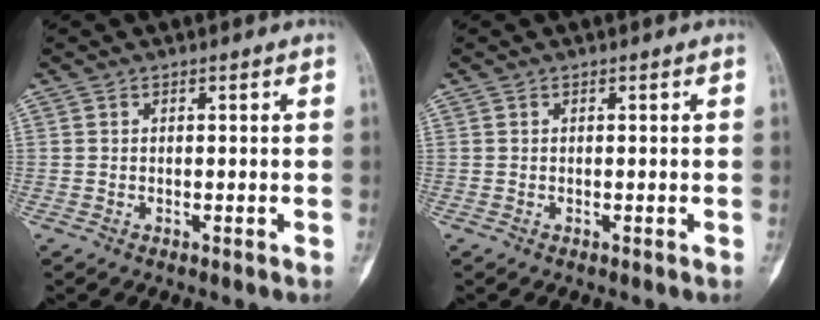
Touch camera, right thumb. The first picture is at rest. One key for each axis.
{"total": 0.0}